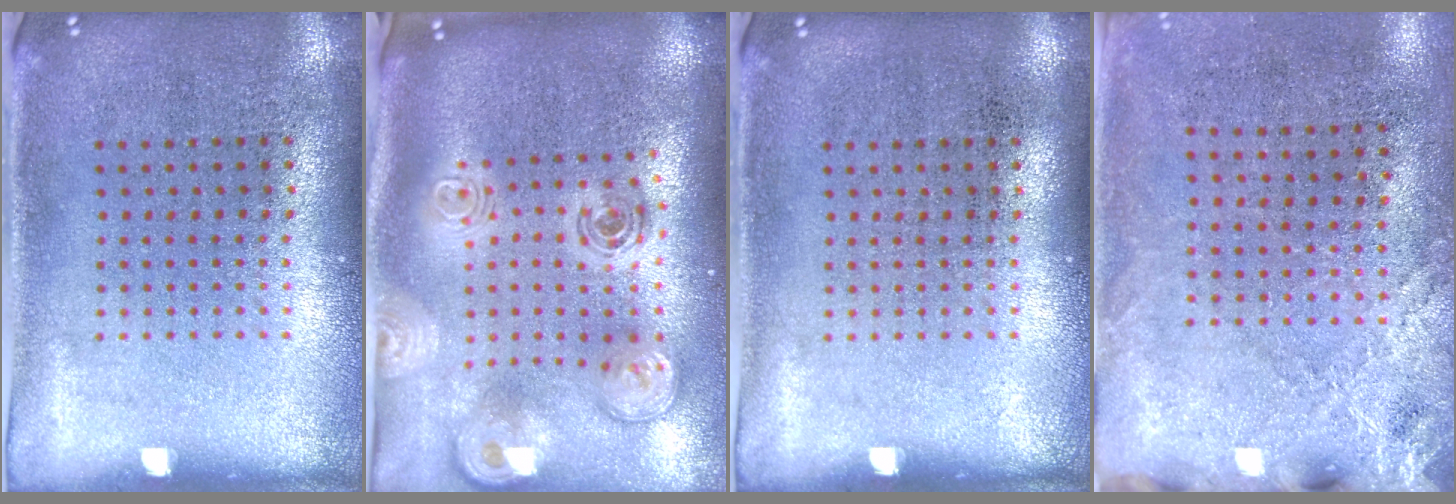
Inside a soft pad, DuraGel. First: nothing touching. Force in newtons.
{"total": 3.0, "press": 2.1, "slide": 2.2}
{"total": 0.0}
{"total": 2.4, "press": 2.1, "slide": 1.2}